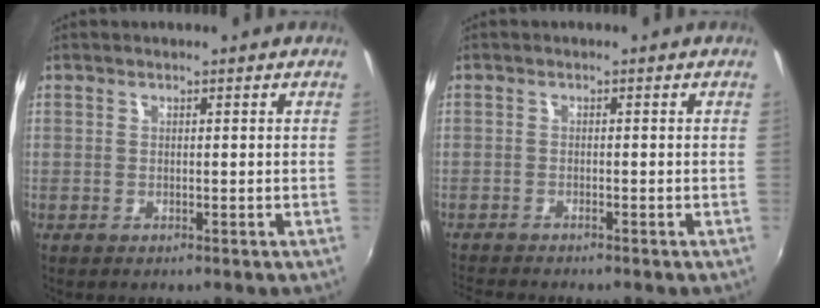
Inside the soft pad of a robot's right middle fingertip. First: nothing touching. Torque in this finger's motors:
{"motor_torque": [1.06, -1.08, 0.07, 0.03]}